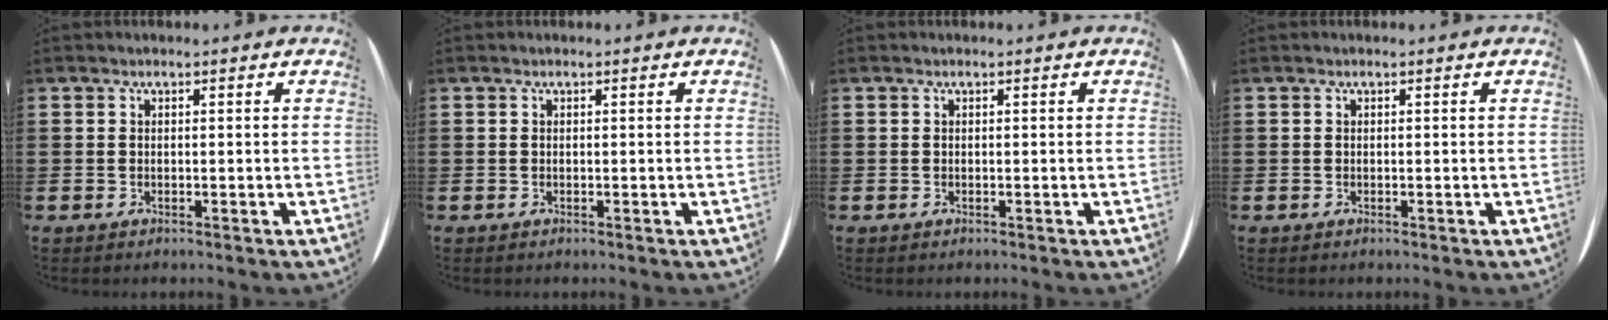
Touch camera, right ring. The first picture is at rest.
{"total": 0.0}
{"total": 0.0}
{"total": 0.0}